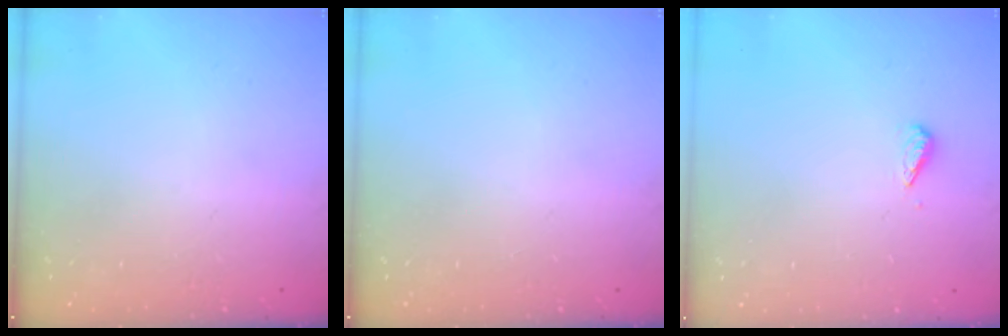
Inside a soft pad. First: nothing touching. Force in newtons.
{"total": 0.0}
{"total": 2.7, "press": 2.7, "slide": 0.6}